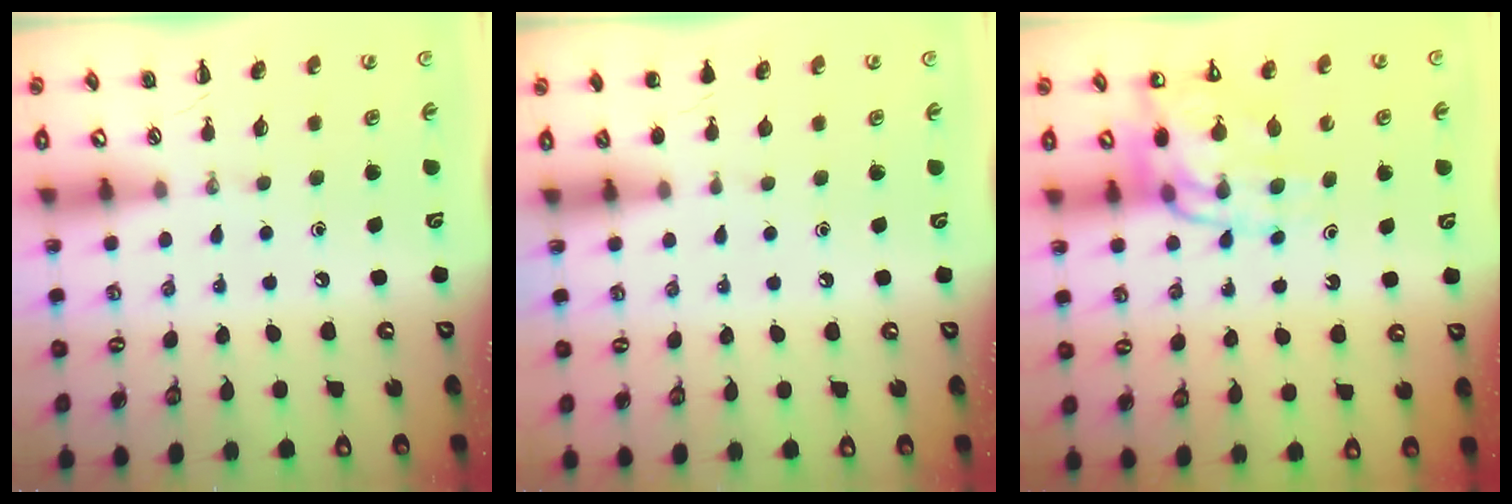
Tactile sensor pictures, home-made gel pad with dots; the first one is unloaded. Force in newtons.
{"total": 1.2, "press": 1.2, "slide": 0.1}
{"total": 13.3, "press": 13.0, "slide": 3.1}